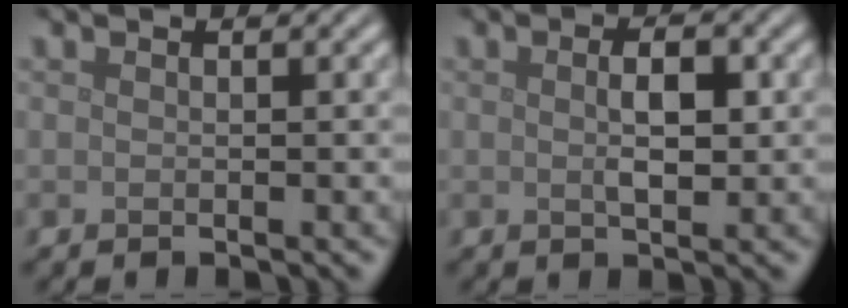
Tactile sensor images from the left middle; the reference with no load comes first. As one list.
[{"total": 2.7, "force": [0.3, 1.1, 2.4], "torque": [-0.045, 0.000, 0.004]}]